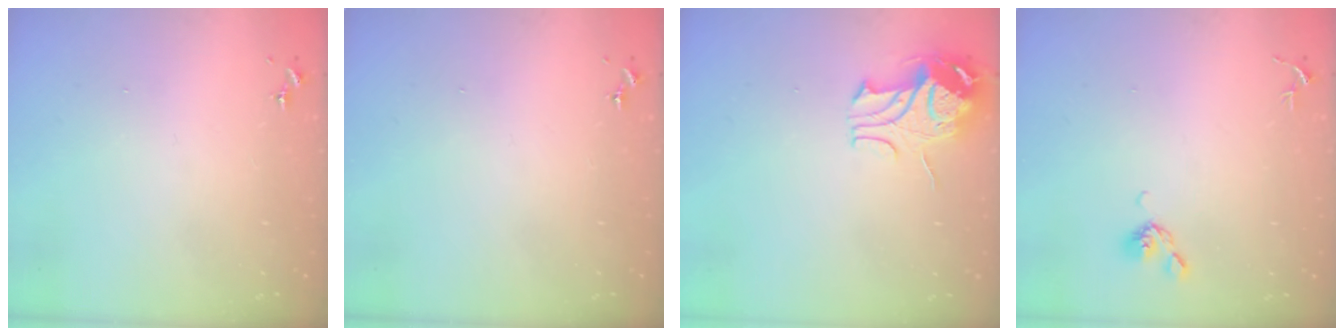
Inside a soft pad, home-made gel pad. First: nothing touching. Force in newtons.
{"total": 0.0}
{"total": 9.6, "press": 9.6, "slide": 1.1}
{"total": 4.4, "press": 4.3, "slide": 0.9}